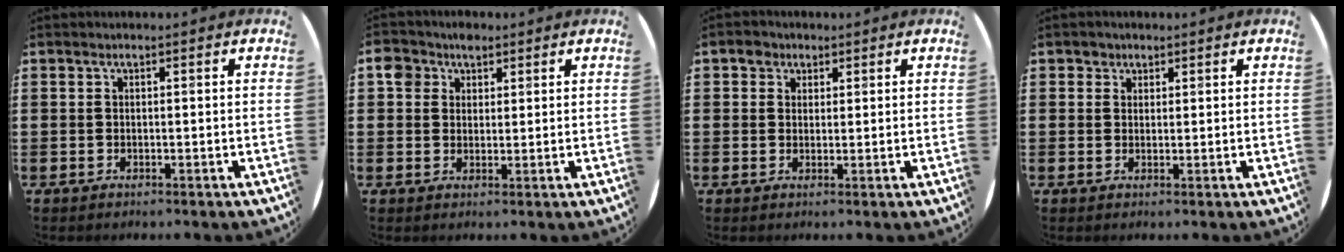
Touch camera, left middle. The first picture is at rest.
{"total": 3.9, "force": [2.5, 2.8, 1.0], "torque": [-0.013, 0.007, 0.044]}
{"total": 2.1, "force": [1.5, 1.5, 0.2], "torque": [0.009, 0.000, 0.025]}
{"total": 1.4, "force": [1.0, 0.9, 0.0], "torque": [0.007, 0.000, 0.019]}